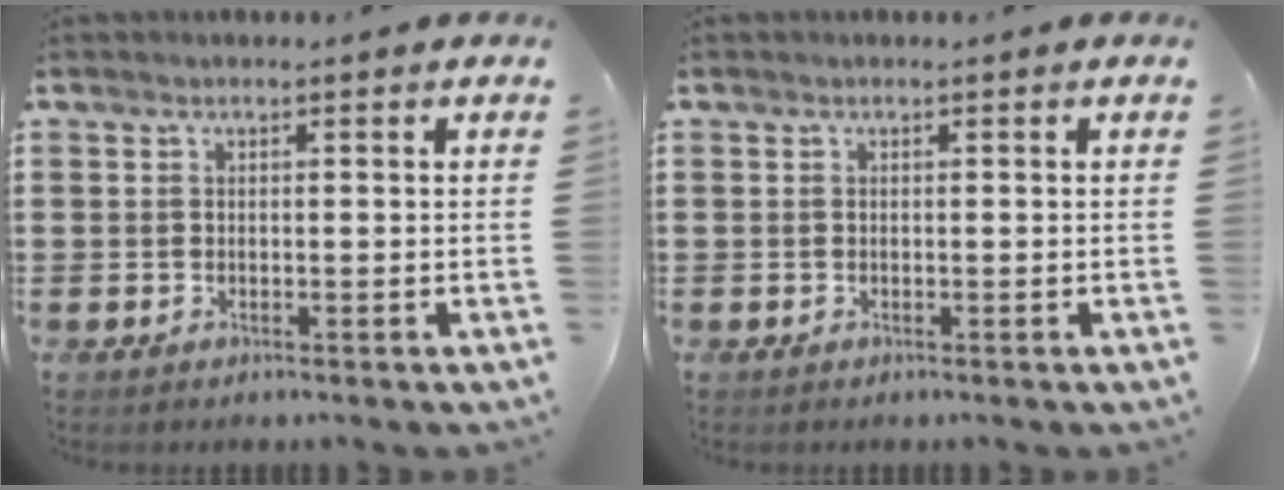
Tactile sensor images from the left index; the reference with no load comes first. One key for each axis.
{"total": 0.0}